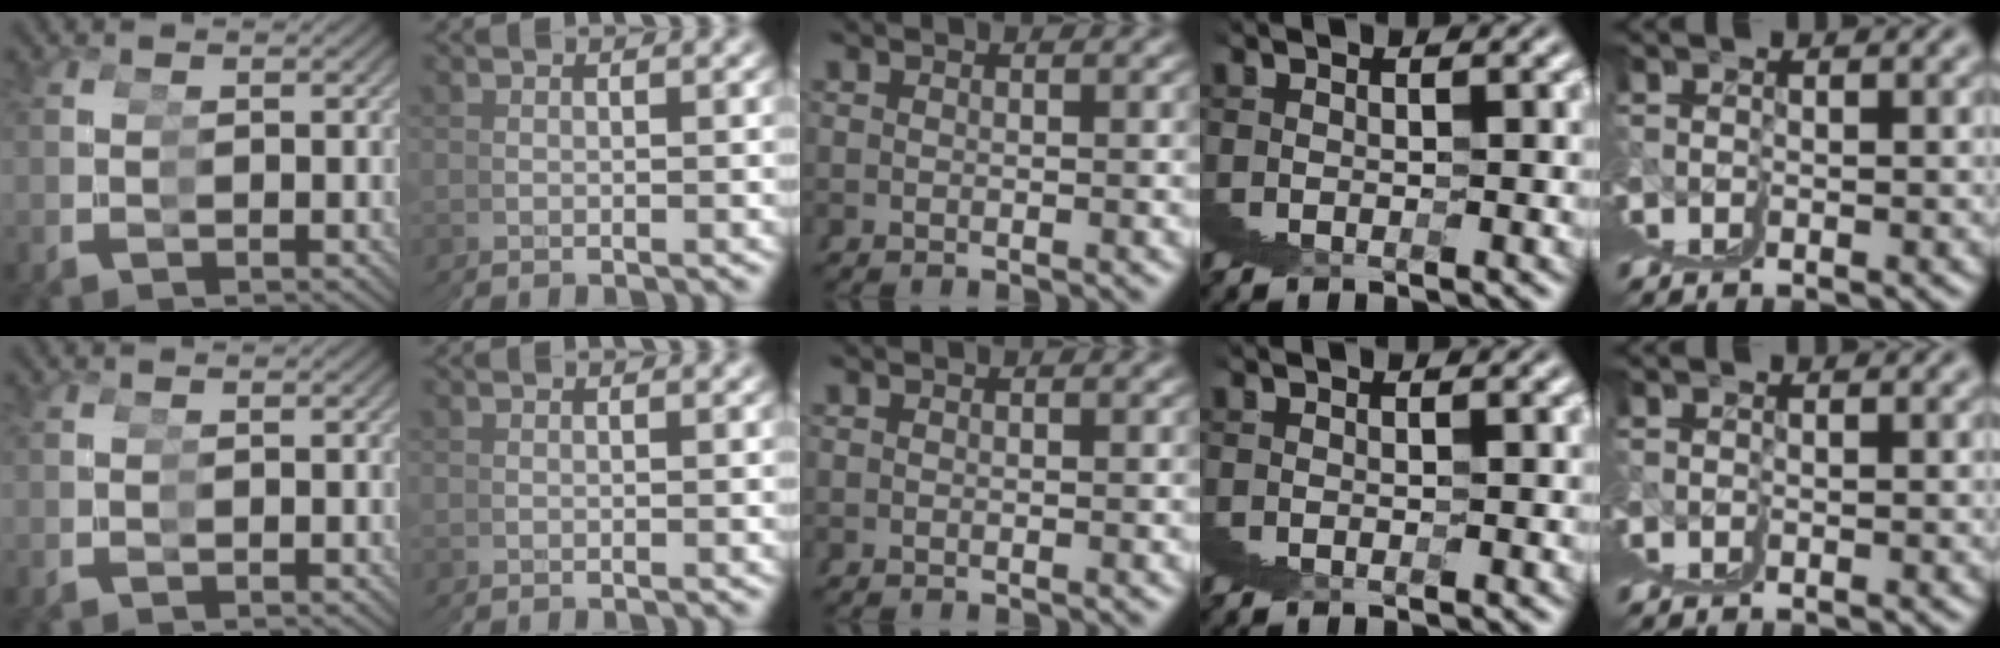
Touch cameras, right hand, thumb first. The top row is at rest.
{}